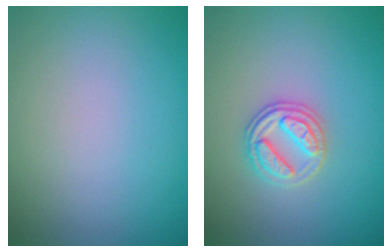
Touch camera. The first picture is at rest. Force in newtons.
{"total": 2.7, "press": 2.7, "slide": 0.5}